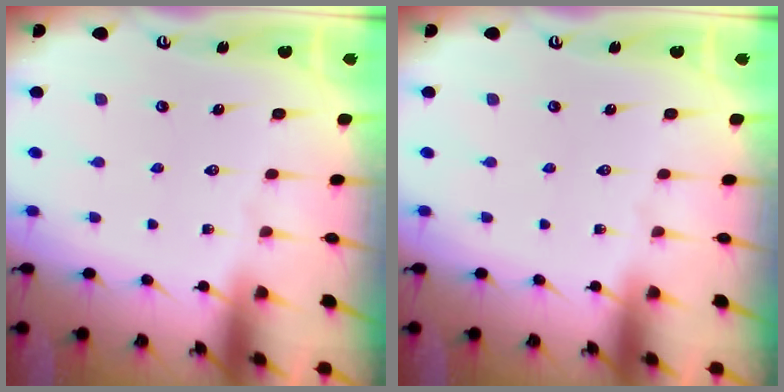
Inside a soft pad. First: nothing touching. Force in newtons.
{"total": 0.0}